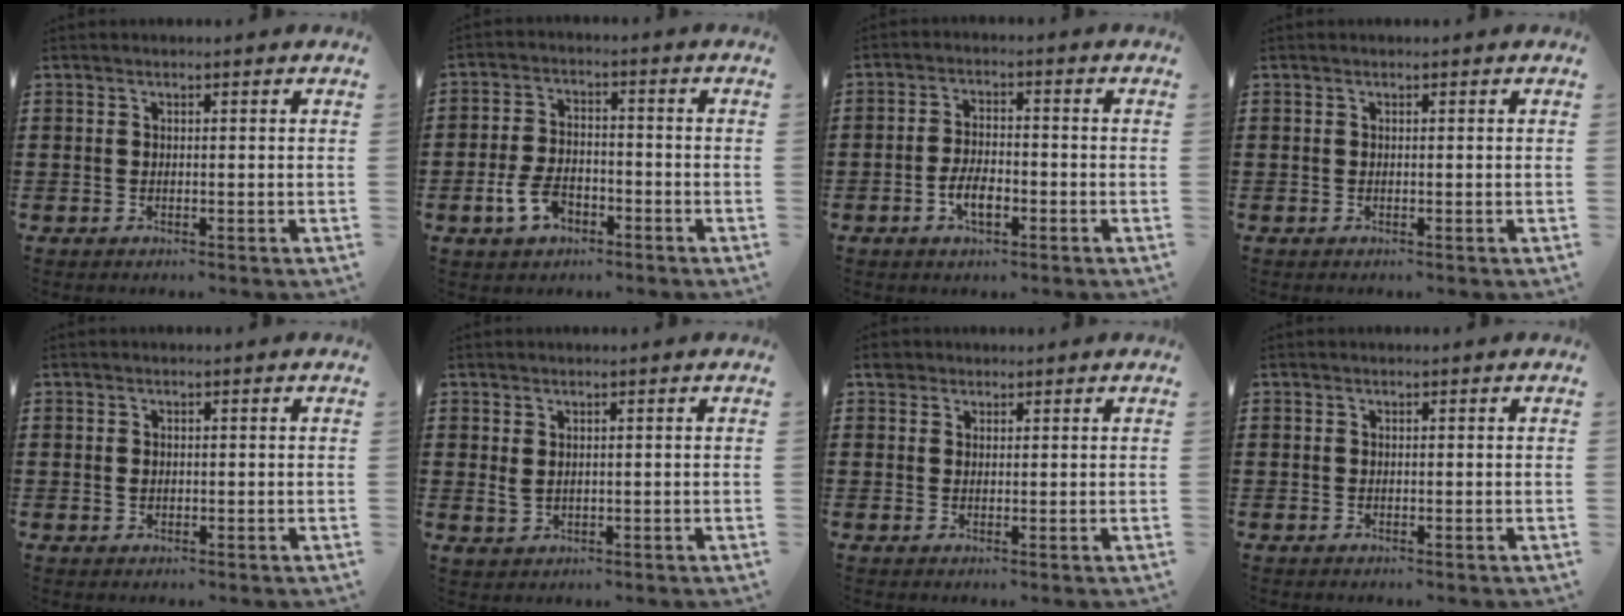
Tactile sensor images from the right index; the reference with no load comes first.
{"total": 5.2, "force": [-2.5, 3.0, 3.5], "torque": [-0.085, -0.001, -0.050]}
{"total": 4.6, "force": [-1.8, 2.0, 3.7], "torque": [-0.071, 0.002, -0.033]}
{"total": 0.0}
{"total": 0.8, "force": [0.0, 0.6, 0.6], "torque": [-0.015, 0.000, 0.001]}
{"total": 1.7, "force": [0.8, 1.1, 1.1], "torque": [-0.025, 0.003, 0.015]}
{"total": 2.1, "force": [1.6, 1.4, 0.2], "torque": [-0.011, 0.007, 0.032]}
{"total": 0.0}